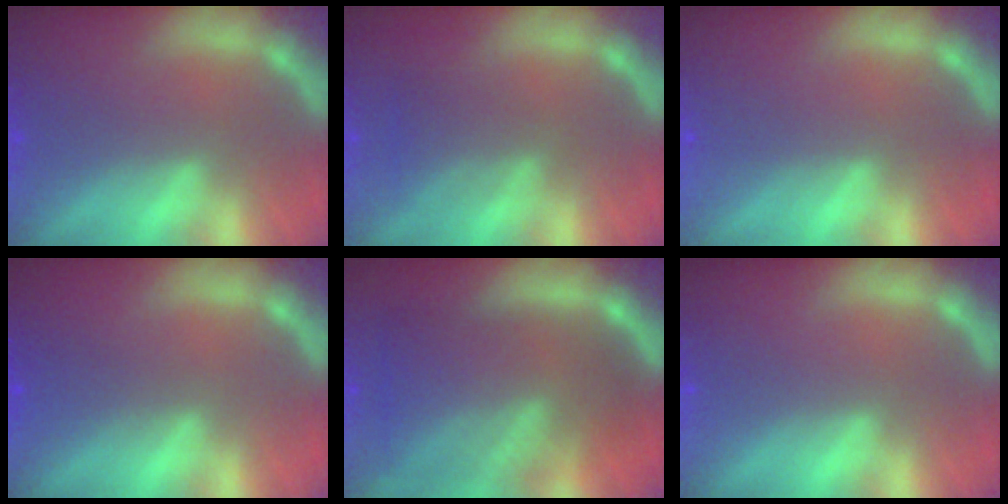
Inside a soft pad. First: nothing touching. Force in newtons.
{"total": 3.0}
{"total": 0.0}
{"total": 2.0}
{"total": 10.0}
{"total": 0.0}